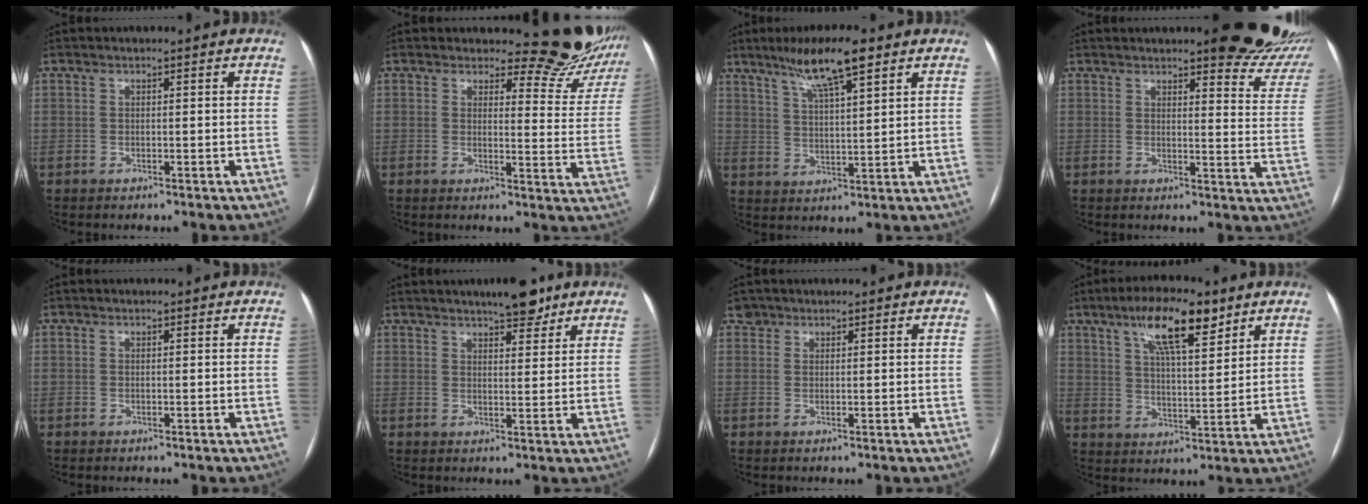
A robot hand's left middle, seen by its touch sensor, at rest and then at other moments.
{"total": 11.9, "force": [11.4, 3.1, 1.7], "torque": [0.009, -0.075, 0.104]}
{"total": 9.4, "force": [6.3, 1.0, 6.9], "torque": [-0.123, 0.009, 0.109]}
{"total": 14.9, "force": [12.9, 2.9, 6.9], "torque": [-0.055, -0.056, 0.128]}
{"total": 1.0, "force": [0.9, 0.3, 0.2], "torque": [-0.014, 0.007, 0.010]}
{"total": 6.3, "force": [4.9, 1.7, 3.5], "torque": [-0.049, 0.006, 0.073]}
{"total": 2.2, "force": [1.7, 1.4, -0.4], "torque": [0.013, 0.011, 0.022]}
{"total": 11.6, "force": [7.2, 2.9, 8.7], "torque": [-0.153, 0.012, 0.123]}